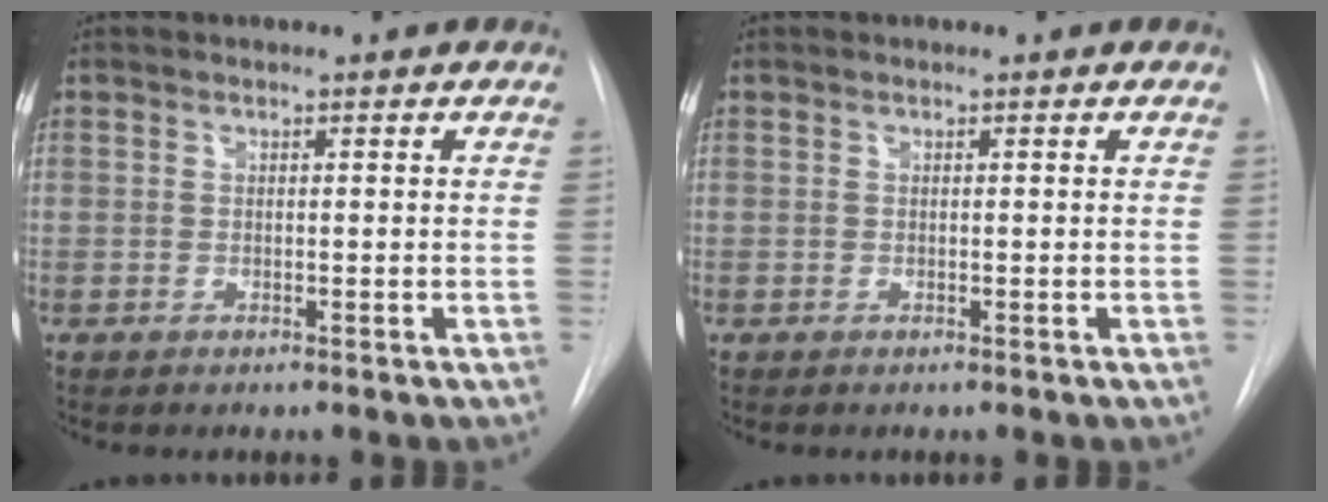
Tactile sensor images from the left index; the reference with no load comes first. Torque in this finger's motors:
{"motor_torque": [-0.02, 0.00, 0.04, 0.01]}